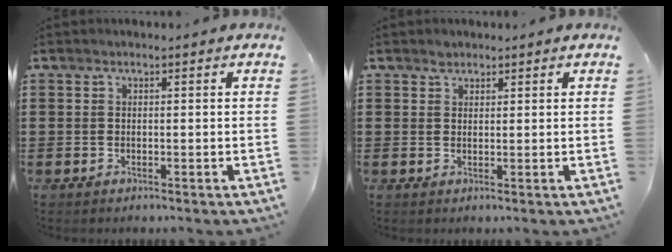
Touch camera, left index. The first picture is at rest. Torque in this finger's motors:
{"motor_torque": [2.14, 0.00, 0.02, 0.02]}